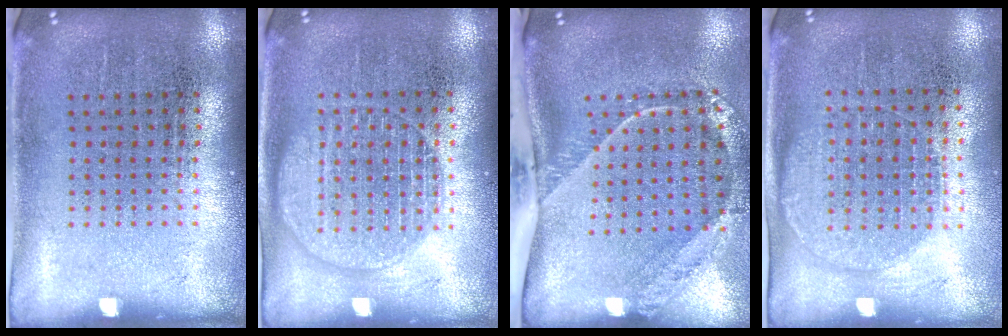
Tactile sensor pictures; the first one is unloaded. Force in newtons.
{"total": 1.6, "press": 1.6, "slide": 0.1}
{"total": 2.7, "press": 1.8, "slide": 2.0}
{"total": 1.3, "press": 1.2, "slide": 0.5}